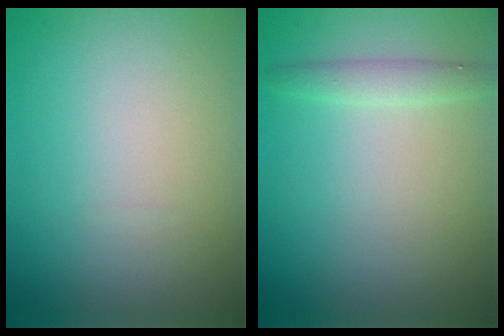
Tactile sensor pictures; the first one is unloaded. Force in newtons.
{"total": 1.5, "press": 1.5, "slide": 0.0}